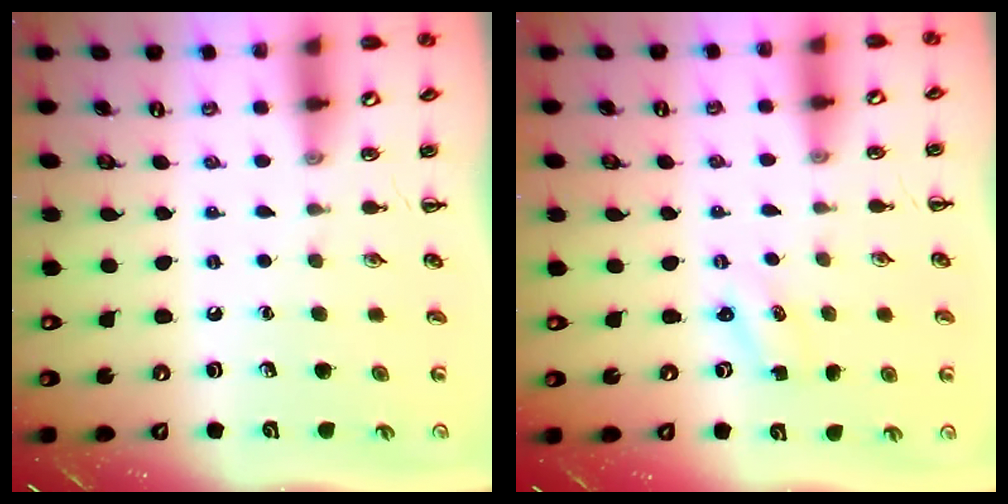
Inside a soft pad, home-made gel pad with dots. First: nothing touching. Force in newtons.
{"total": 0.9, "press": 0.8, "slide": 0.3}